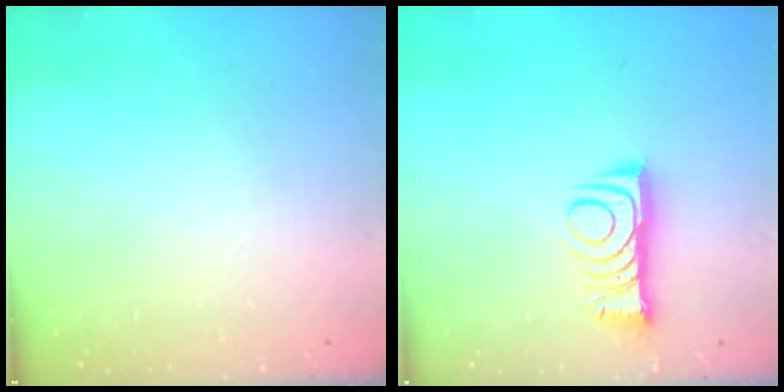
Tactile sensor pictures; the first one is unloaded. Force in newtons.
{"total": 9.2, "press": 9.2, "slide": 0.3}